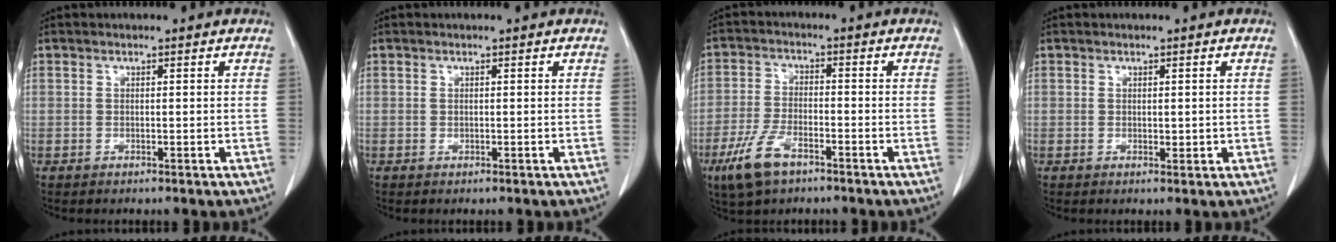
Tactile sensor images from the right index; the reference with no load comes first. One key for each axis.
{"total": 0.0}
{"total": 7.6, "fx": -4.6, "fy": 3.0, "fz": 5.2, "tx": -0.122, "ty": -0.010, "tz": -0.083}
{"total": 1.2, "fx": 0.0, "fy": 0.8, "fz": 0.9, "tx": -0.009, "ty": -0.001, "tz": 0.003}